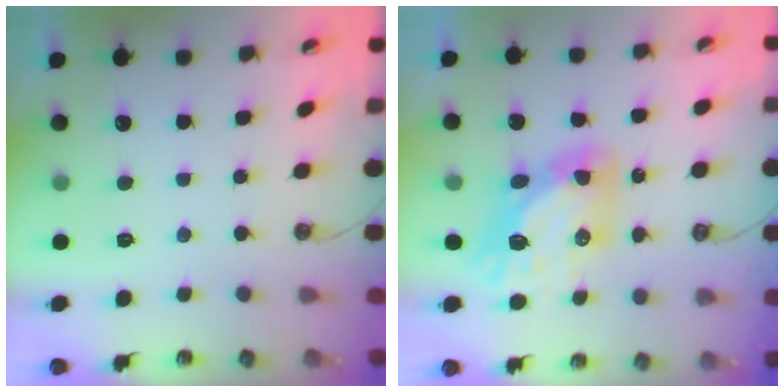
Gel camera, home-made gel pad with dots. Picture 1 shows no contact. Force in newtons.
{"total": 12.8, "press": 12.7, "slide": 1.3}